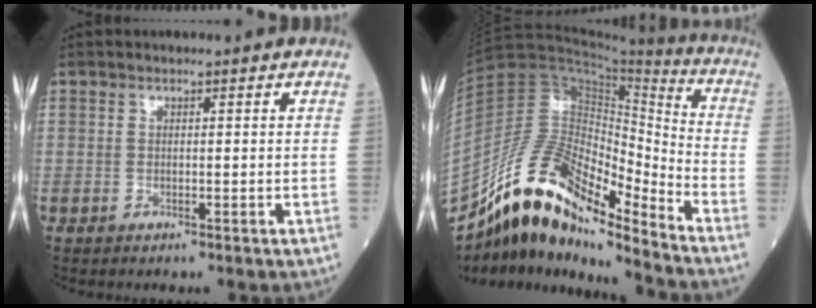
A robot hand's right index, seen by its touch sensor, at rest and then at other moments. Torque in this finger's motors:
{"motor_torque": [0.99, -1.15, 0.06, -0.09]}